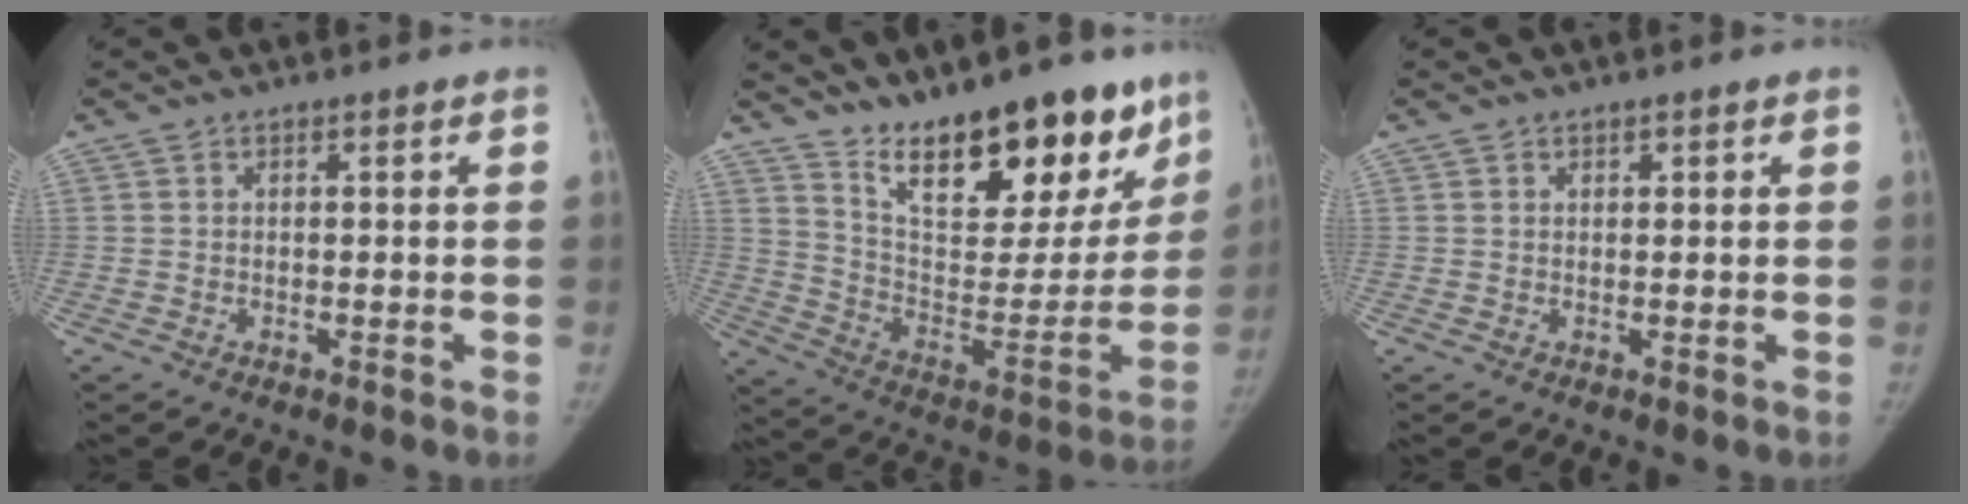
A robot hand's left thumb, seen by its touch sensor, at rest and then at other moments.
{"total": 24.7, "force": [17.8, 9.7, 14.1], "torque": [-0.157, -0.098, 0.284]}
{"total": 0.7, "force": [0.5, 0.4, 0.2], "torque": [0.003, -0.003, 0.007]}